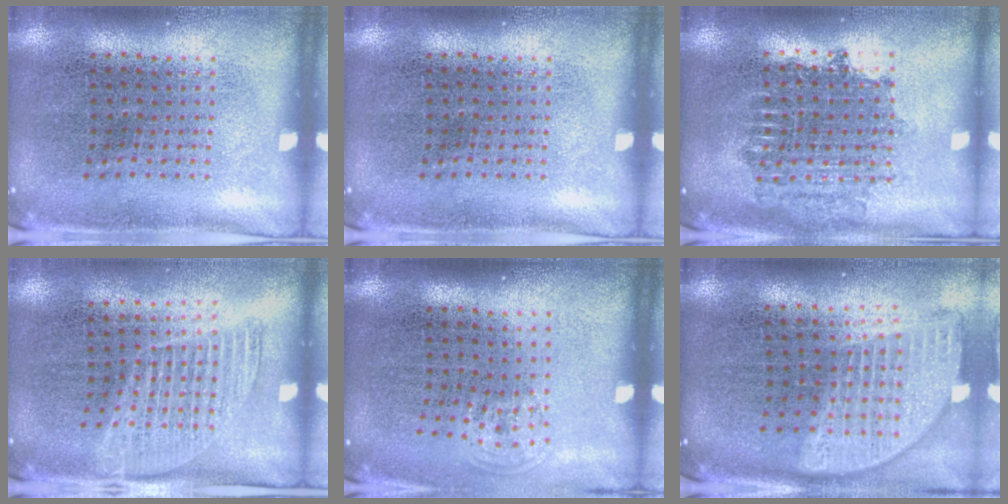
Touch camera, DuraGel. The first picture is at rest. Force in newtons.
{"total": 0.0}
{"total": 1.7, "press": 1.4, "slide": 1.0}
{"total": 1.3, "press": 1.1, "slide": 0.6}
{"total": 0.8, "press": 0.6, "slide": 0.5}
{"total": 2.0, "press": 1.6, "slide": 1.2}